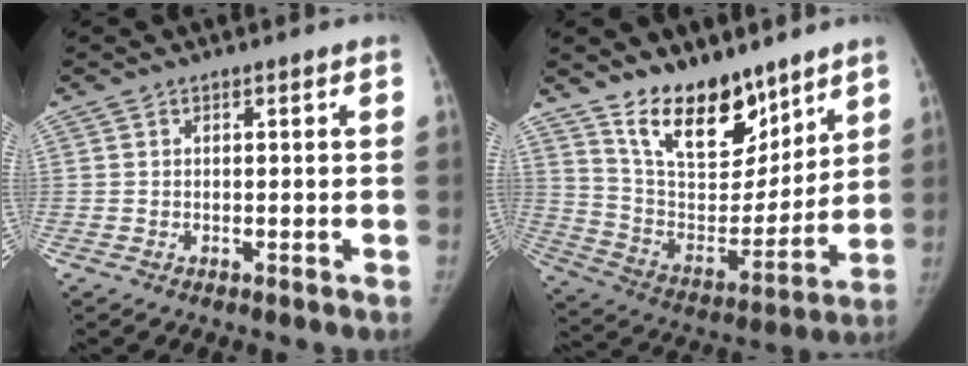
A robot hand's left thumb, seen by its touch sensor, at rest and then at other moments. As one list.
[{"total": 18.4, "force": [13.0, 8.9, 9.5], "torque": [-0.101, -0.084, 0.234]}]